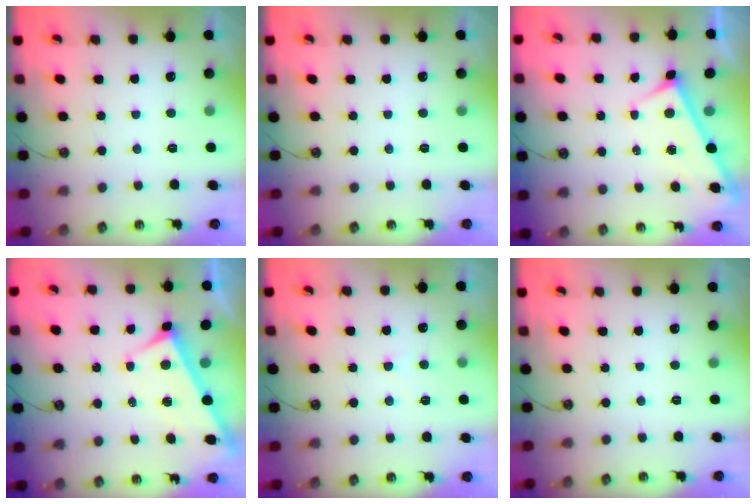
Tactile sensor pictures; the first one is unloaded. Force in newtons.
{"total": 0.0}
{"total": 3.0, "press": 3.0, "slide": 0.2}
{"total": 3.6, "press": 3.6, "slide": 0.2}
{"total": 5.9, "press": 5.9, "slide": 0.4}
{"total": 0.0}